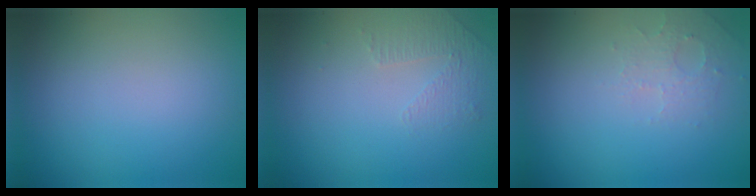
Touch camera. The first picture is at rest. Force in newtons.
{"total": 1.4, "press": 0.8, "slide": 1.1}
{"total": 1.8, "press": 1.7, "slide": 0.4}